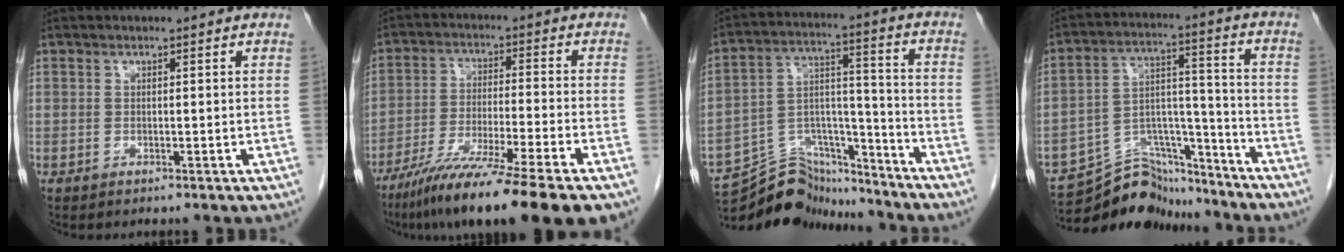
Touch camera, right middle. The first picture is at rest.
{"total": 16.6, "force": [-11.9, -0.5, 11.6], "torque": [-0.180, -0.051, -0.196]}
{"total": 13.7, "force": [-13.2, 3.4, 1.4], "torque": [-0.022, 0.051, -0.223]}
{"total": 13.5, "force": [-13.0, 3.2, 1.6], "torque": [-0.018, 0.044, -0.217]}